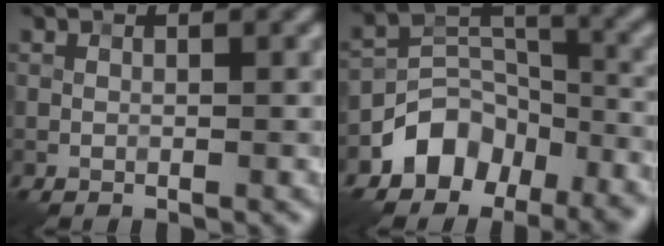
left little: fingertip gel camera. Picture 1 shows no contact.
{"total": 6.7, "force": [-4.4, 4.3, 2.6], "torque": [-0.025, -0.001, -0.085]}